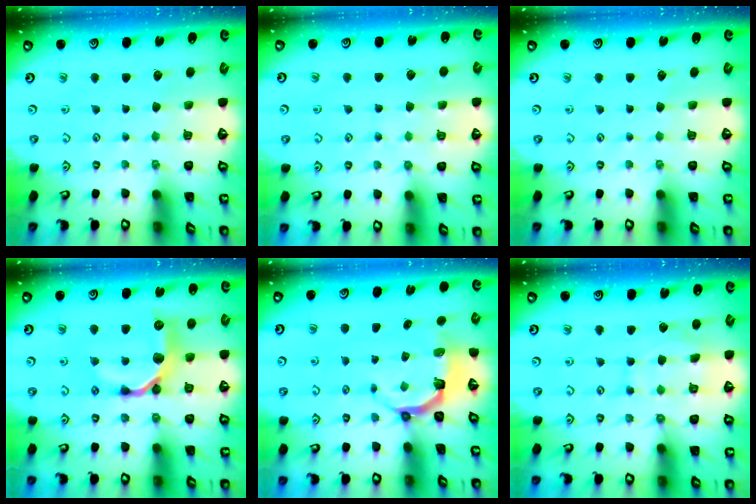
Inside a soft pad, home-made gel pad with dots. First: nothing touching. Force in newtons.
{"total": 6.2, "press": 6.1, "slide": 0.8}
{"total": 0.0}
{"total": 11.9, "press": 11.9, "slide": 0.6}
{"total": 5.1, "press": 3.6, "slide": 3.6}
{"total": 10.1, "press": 10.0, "slide": 0.9}